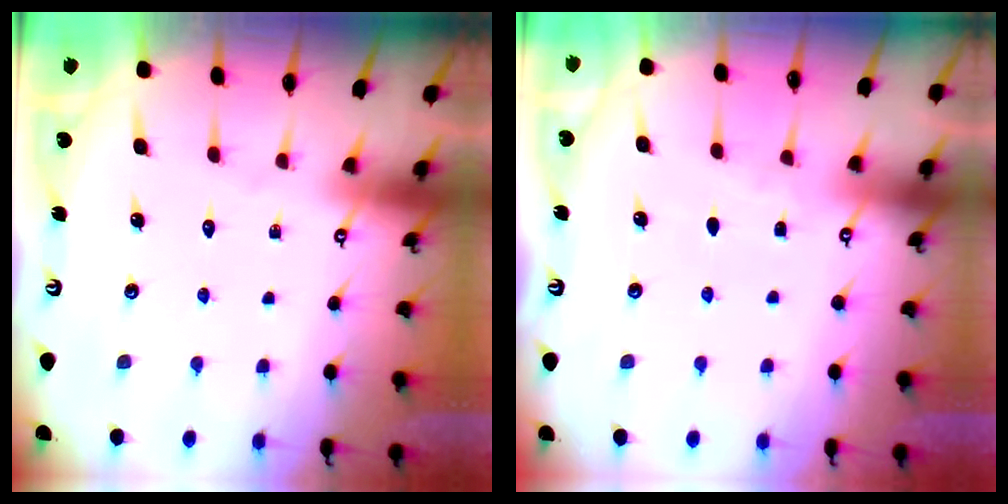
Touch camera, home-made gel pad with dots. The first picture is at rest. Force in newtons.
{"total": 2.3, "press": 2.2, "slide": 0.3}